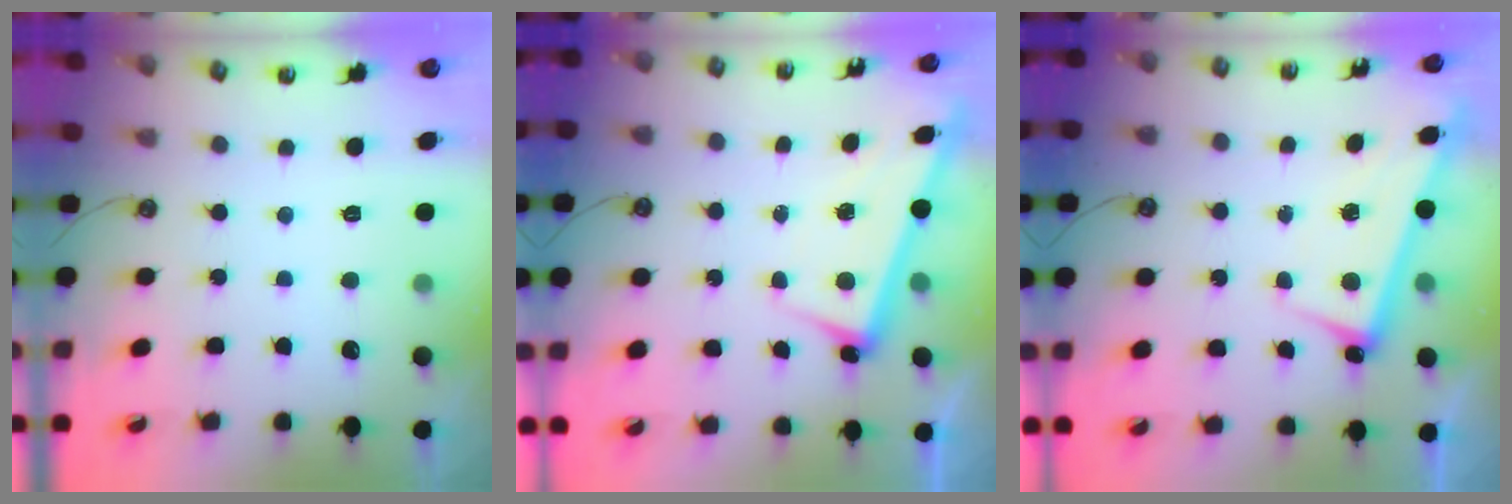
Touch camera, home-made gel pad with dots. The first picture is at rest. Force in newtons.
{"total": 2.6, "press": 2.5, "slide": 1.0}
{"total": 2.6, "press": 2.5, "slide": 0.7}